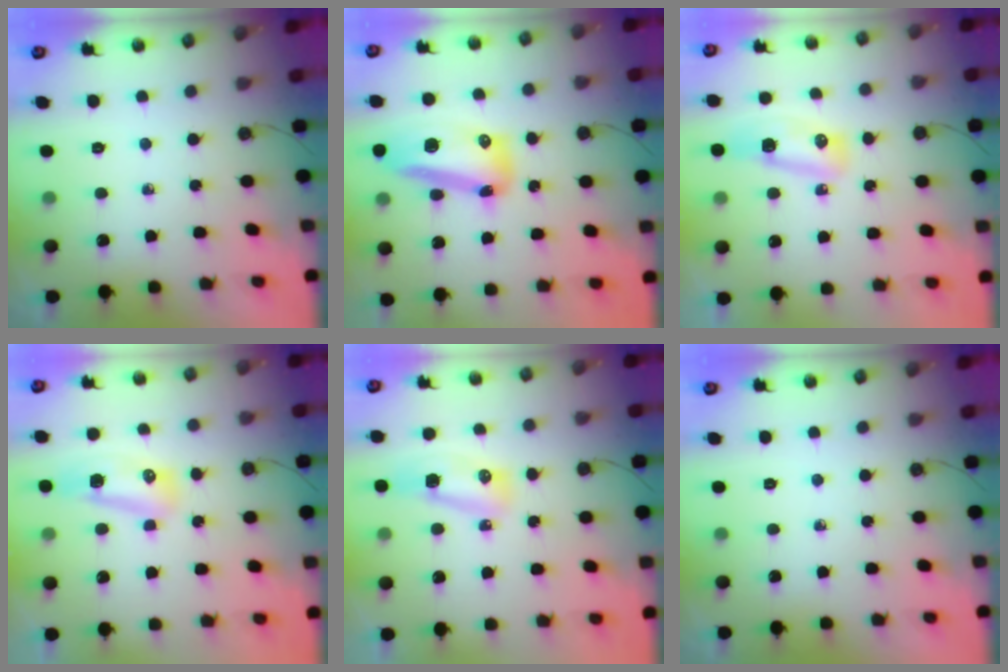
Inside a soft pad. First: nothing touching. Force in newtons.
{"total": 15.0, "press": 14.9, "slide": 1.3}
{"total": 8.4, "press": 8.4, "slide": 0.9}
{"total": 8.9, "press": 8.5, "slide": 2.3}
{"total": 10.5, "press": 9.3, "slide": 4.9}
{"total": 0.0}